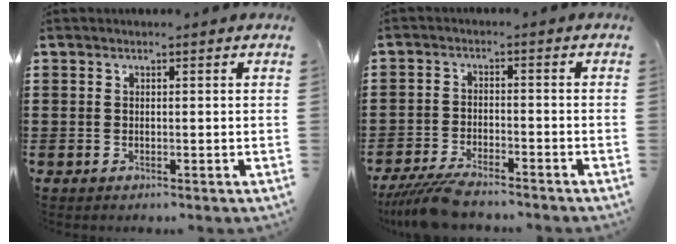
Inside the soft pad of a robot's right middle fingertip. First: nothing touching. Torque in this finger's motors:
{"motor_torque": [0.15, -0.13, 0.09, 0.10]}